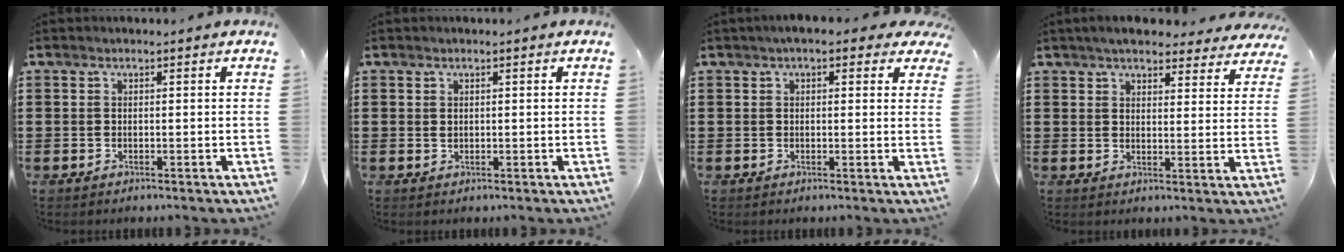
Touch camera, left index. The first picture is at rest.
{"total": 0.7, "force": [0.3, 0.5, 0.4], "torque": [-0.009, 0.005, 0.005]}
{"total": 2.5, "force": [1.5, 1.2, 1.5], "torque": [-0.037, 0.008, 0.026]}
{"total": 4.8, "force": [4.6, 0.8, 1.3], "torque": [-0.035, -0.016, 0.082]}